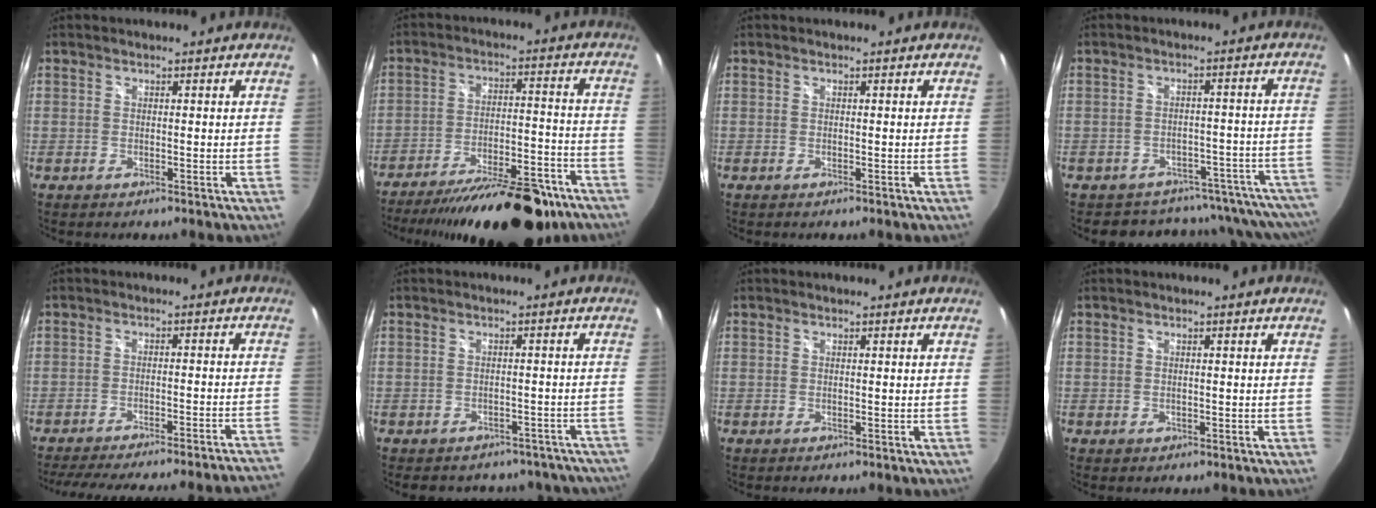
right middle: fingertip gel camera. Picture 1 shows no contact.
{"total": 23.0, "force": [-18.2, 7.1, 12.1], "torque": [-0.205, -0.018, -0.258]}
{"total": 0.0}
{"total": 18.8, "force": [-17.1, 6.7, 4.3], "torque": [-0.054, 0.028, -0.205]}
{"total": 20.7, "force": [-19.0, -0.4, 8.1], "torque": [-0.131, -0.020, -0.260]}
{"total": 20.1, "force": [-17.5, 8.2, 5.5], "torque": [-0.101, 0.034, -0.191]}
{"total": 0.0}
{"total": 0.7, "force": [-0.2, 0.6, 0.2], "torque": [-0.001, -0.004, -0.004]}